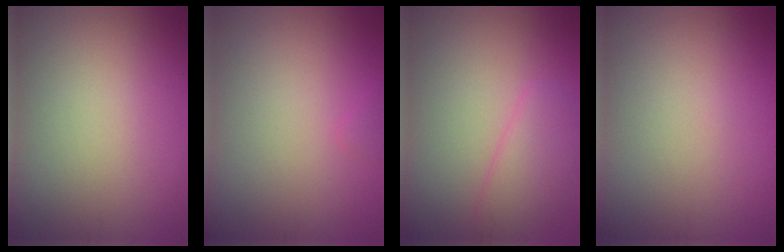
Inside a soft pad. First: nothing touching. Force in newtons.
{"total": 0.5, "press": 0.5, "slide": 0.0}
{"total": 2.7, "press": 2.7, "slide": 0.1}
{"total": 0.0}